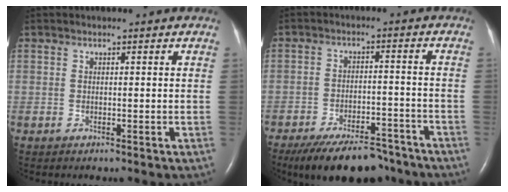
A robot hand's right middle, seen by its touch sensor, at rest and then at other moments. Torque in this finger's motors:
{"motor_torque": [1.07, -1.07, 0.15, 0.05]}